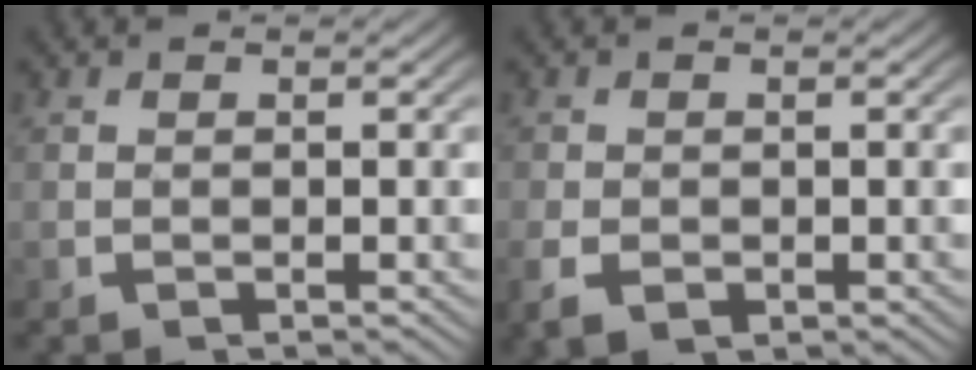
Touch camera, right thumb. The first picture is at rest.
{"total": 2.1, "force": [-0.6, 1.6, 1.3], "torque": [-0.028, -0.011, -0.005]}